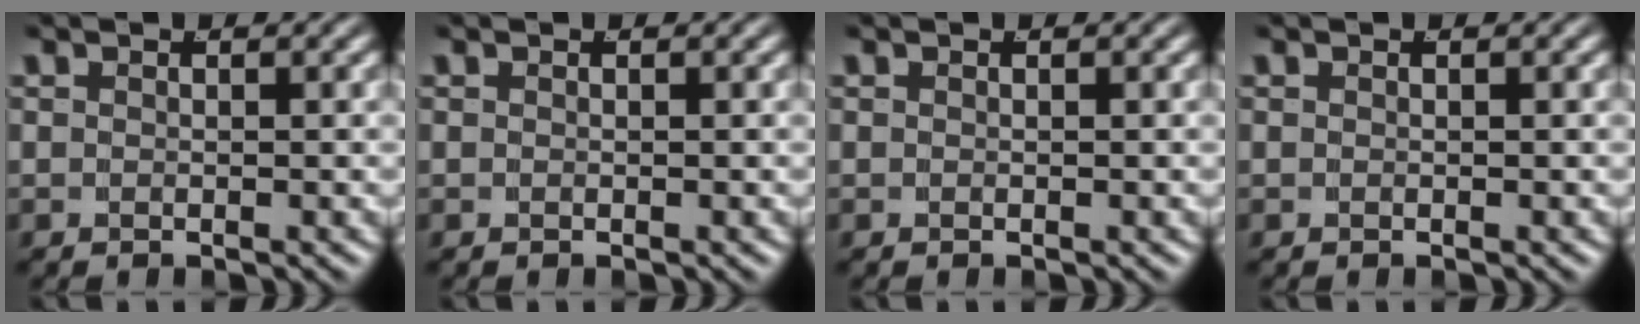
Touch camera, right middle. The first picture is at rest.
{"total": 0.0}
{"total": 0.0}
{"total": 0.0}